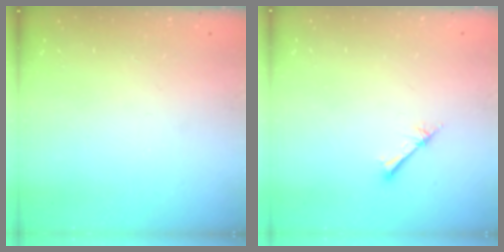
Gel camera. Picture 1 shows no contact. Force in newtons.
{"total": 2.7, "press": 2.6, "slide": 0.3}